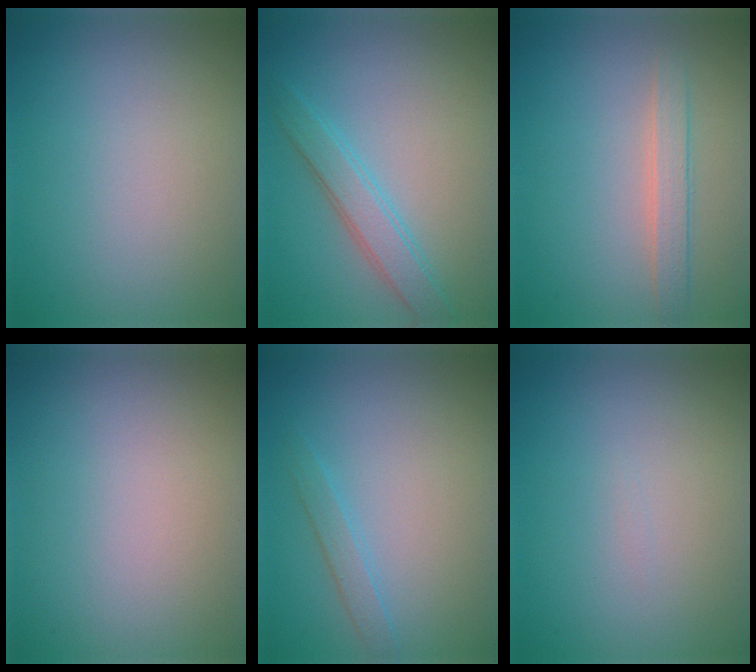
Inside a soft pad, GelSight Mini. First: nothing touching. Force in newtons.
{"total": 3.0, "press": 3.0, "slide": 0.1}
{"total": 2.1, "press": 2.1, "slide": 0.1}
{"total": 0.0}
{"total": 1.4, "press": 1.4, "slide": 0.0}
{"total": 0.0}